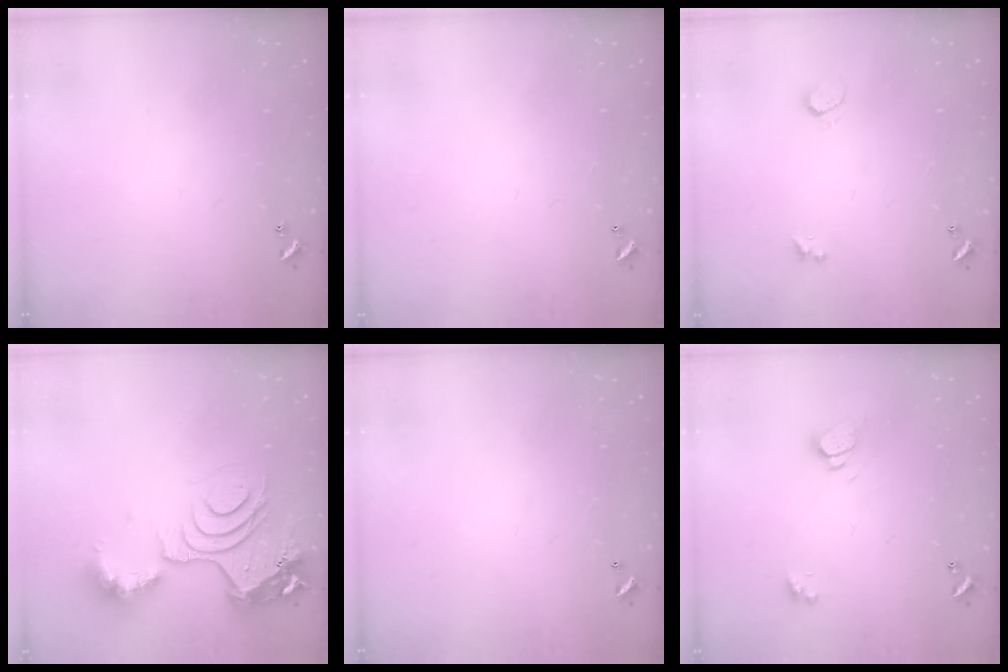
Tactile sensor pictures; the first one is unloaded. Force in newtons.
{"total": 2.9, "press": 2.9, "slide": 0.1}
{"total": 2.1, "press": 1.8, "slide": 1.2}
{"total": 15.4, "press": 15.3, "slide": 1.6}
{"total": 2.8, "press": 2.8, "slide": 0.1}
{"total": 3.5, "press": 3.4, "slide": 0.4}